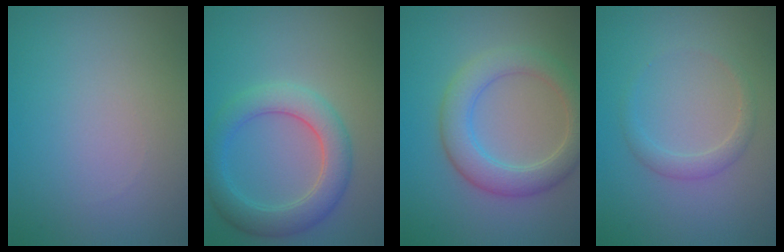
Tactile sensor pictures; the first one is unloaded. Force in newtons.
{"total": 4.6, "press": 4.6, "slide": 0.3}
{"total": 4.7, "press": 4.7, "slide": 0.6}
{"total": 1.6, "press": 1.6, "slide": 0.1}